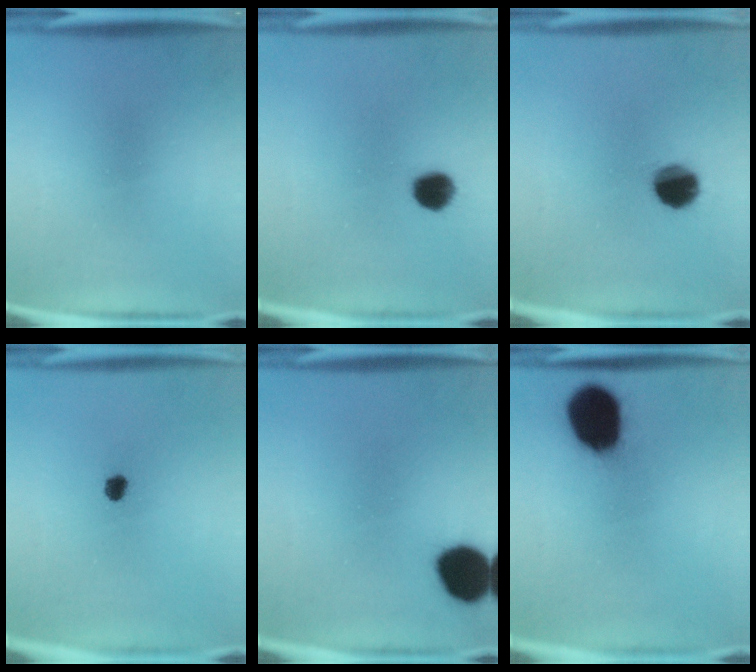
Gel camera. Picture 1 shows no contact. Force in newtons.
{"total": 6.0}
{"total": 9.2}
{"total": 2.1}
{"total": 12.2}
{"total": 17.9}